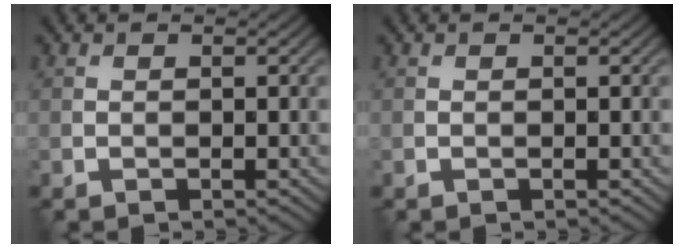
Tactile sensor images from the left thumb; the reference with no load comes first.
{"total": 0.0}